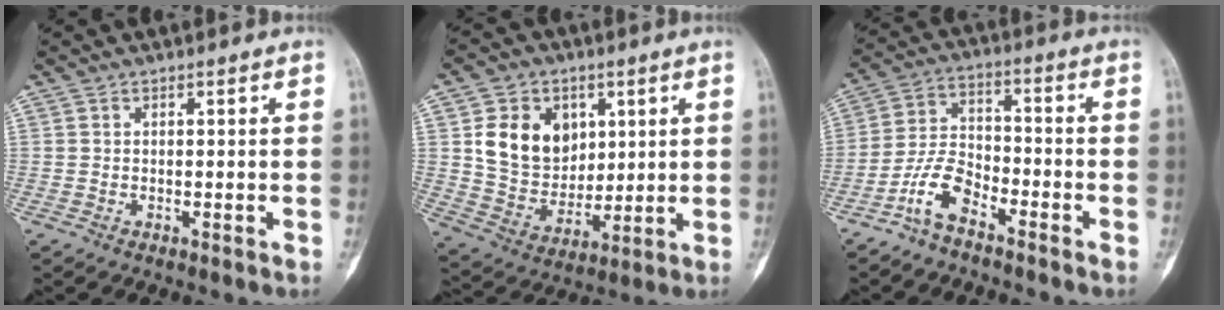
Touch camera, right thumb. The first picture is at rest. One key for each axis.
{"total": 13.7, "fx": 4.0, "fy": 11.0, "fz": 7.3, "tx": -0.082, "ty": -0.018, "tz": 0.084}
{"total": 7.9, "fx": -5.3, "fy": 3.5, "fz": 4.7, "tx": -0.097, "ty": 0.044, "tz": -0.112}